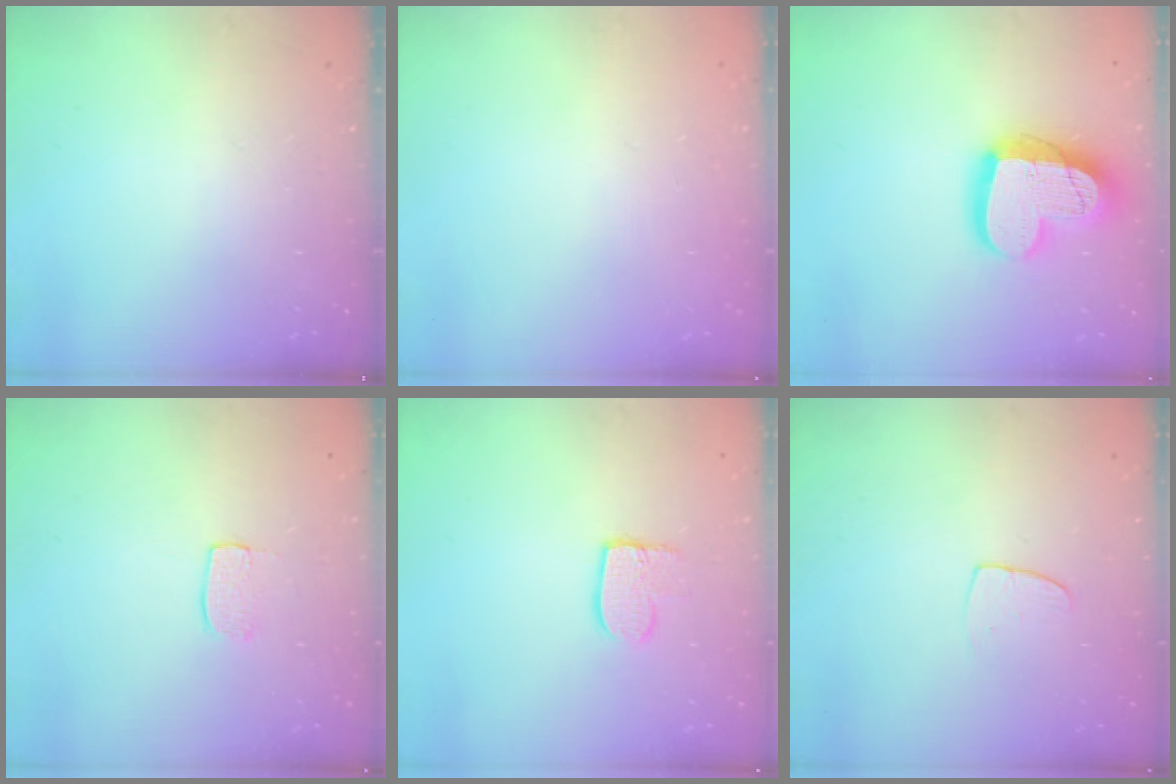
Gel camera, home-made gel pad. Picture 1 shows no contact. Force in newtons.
{"total": 0.0}
{"total": 19.1, "press": 19.0, "slide": 2.0}
{"total": 5.0, "press": 5.0, "slide": 0.3}
{"total": 7.7, "press": 7.7, "slide": 0.5}
{"total": 5.5, "press": 5.5, "slide": 0.4}